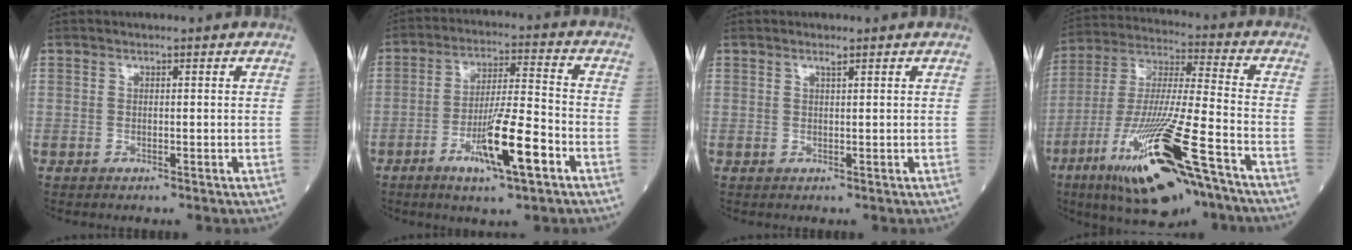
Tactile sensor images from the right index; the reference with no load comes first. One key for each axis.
{"total": 11.4, "fx": -5.0, "fy": 1.0, "fz": 10.2, "tx": -0.182, "ty": -0.009, "tz": -0.087}
{"total": 0.7, "fx": 0.5, "fy": -0.1, "fz": 0.5, "tx": -0.011, "ty": -0.002, "tz": 0.010}
{"total": 21.9, "fx": -11.9, "fy": 3.0, "fz": 18.1, "tx": -0.339, "ty": -0.041, "tz": -0.207}